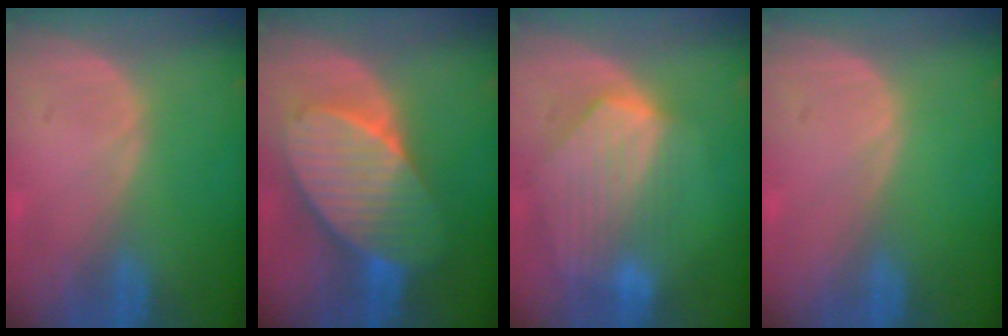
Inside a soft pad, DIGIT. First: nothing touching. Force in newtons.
{"total": 10.1, "press": 10.1, "slide": 0.6}
{"total": 9.1, "press": 8.0, "slide": 4.2}
{"total": 0.0}